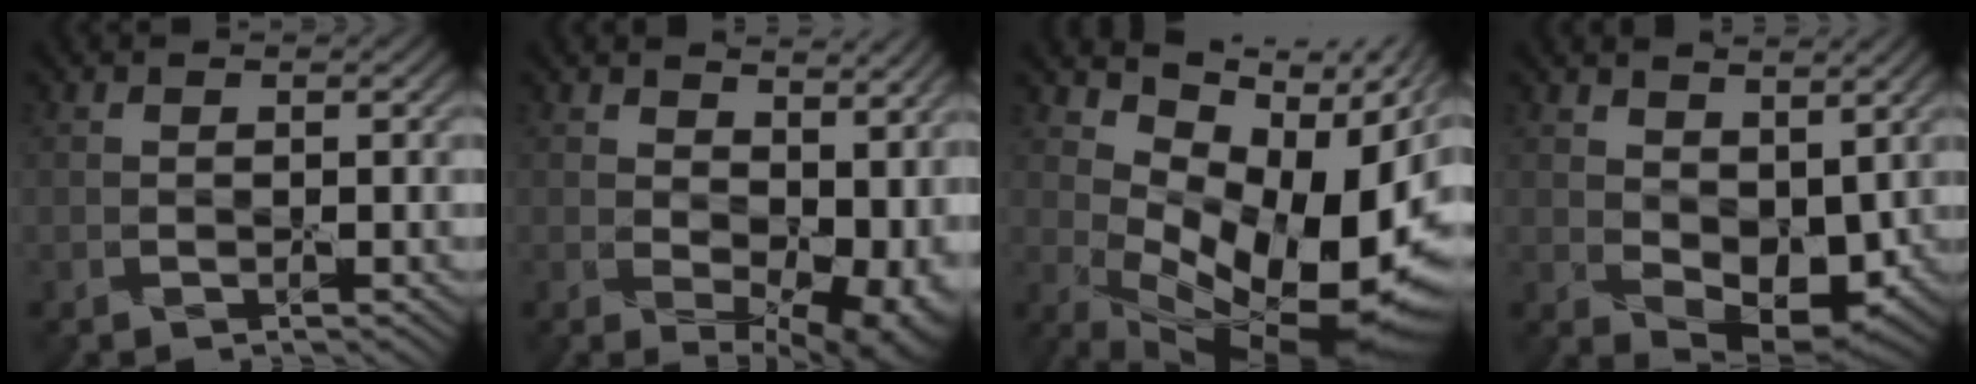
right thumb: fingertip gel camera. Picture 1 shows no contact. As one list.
[{"total": 12.9, "force": [2.2, 8.3, 9.6], "torque": [-0.117, -0.026, 0.081]}, {"total": 16.3, "force": [1.9, 8.9, 13.6], "torque": [-0.196, -0.023, 0.058]}, {"total": 7.6, "force": [1.7, 4.7, 5.7], "torque": [-0.106, -0.015, 0.037]}]